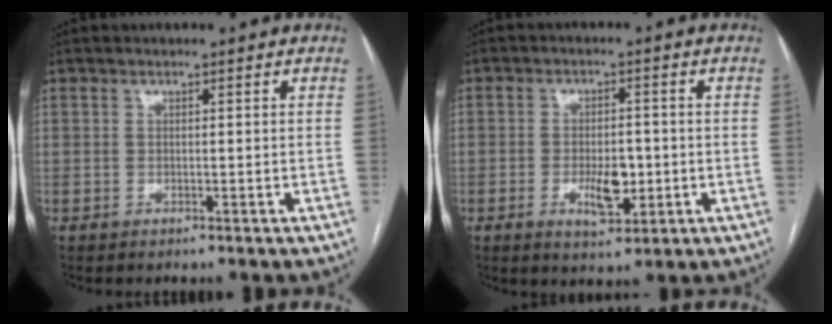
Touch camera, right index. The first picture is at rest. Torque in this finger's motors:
{"motor_torque": [0.04, 0.12, 0.02, 0.01]}